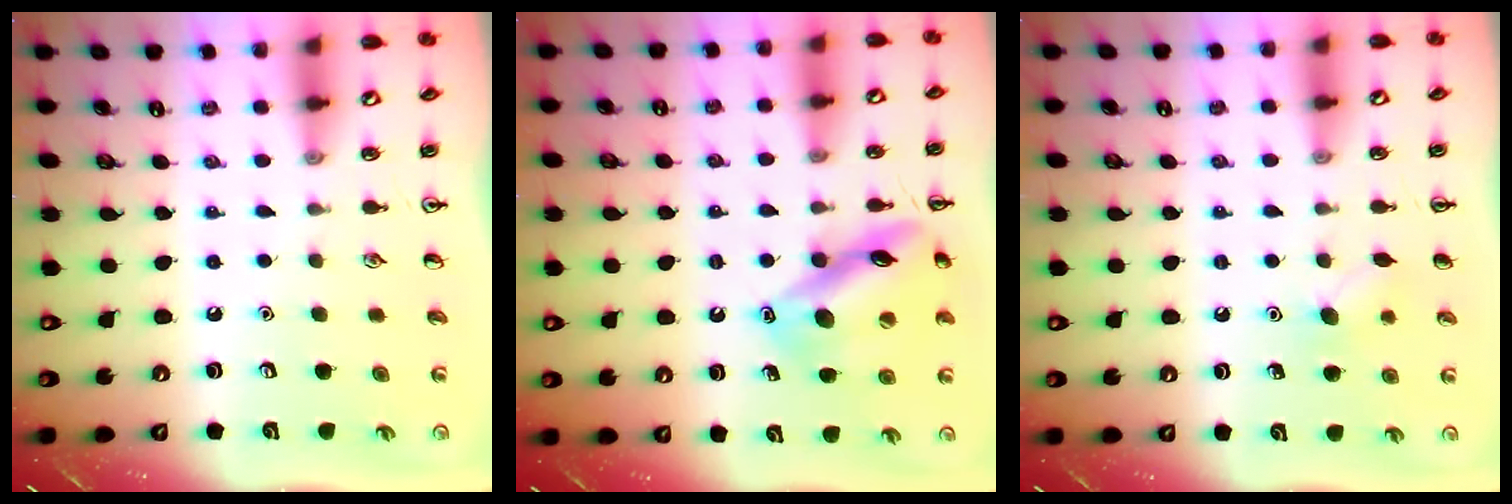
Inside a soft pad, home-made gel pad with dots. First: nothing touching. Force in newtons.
{"total": 14.0, "press": 13.9, "slide": 1.4}
{"total": 5.6, "press": 5.3, "slide": 1.6}